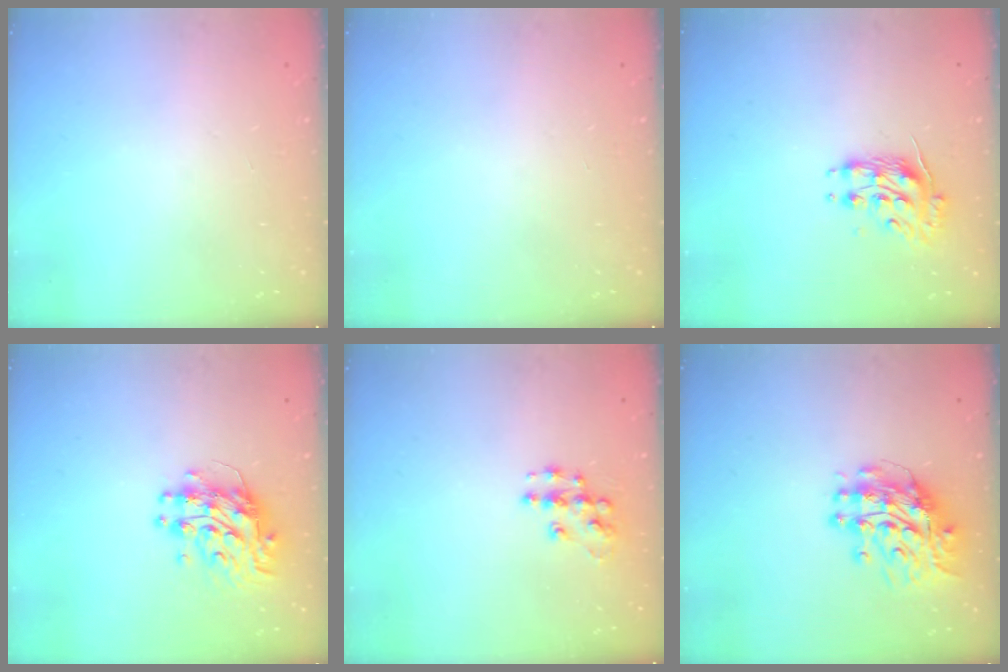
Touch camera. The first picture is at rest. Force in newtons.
{"total": 0.0}
{"total": 10.2, "press": 10.2, "slide": 0.6}
{"total": 11.5, "press": 11.5, "slide": 1.0}
{"total": 9.2, "press": 9.2, "slide": 0.5}
{"total": 11.7, "press": 11.6, "slide": 1.2}